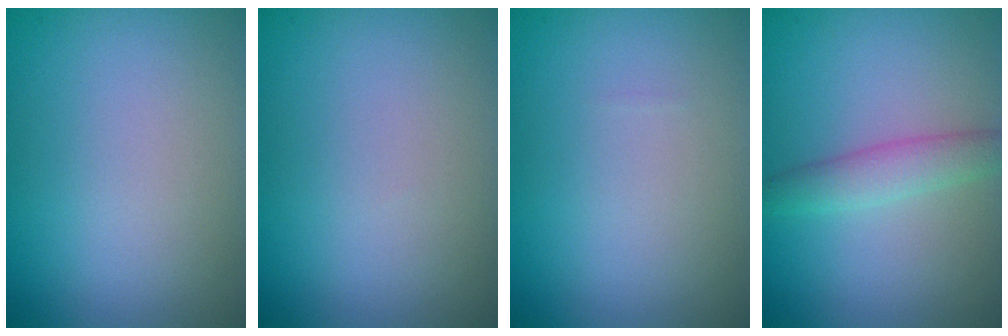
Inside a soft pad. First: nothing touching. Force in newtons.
{"total": 0.0}
{"total": 0.0}
{"total": 2.5, "press": 2.5, "slide": 0.1}